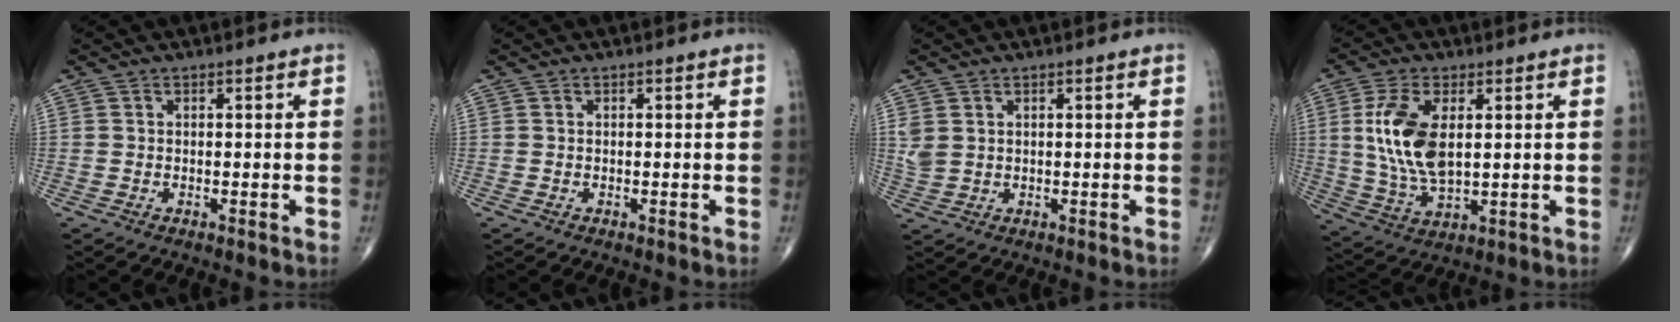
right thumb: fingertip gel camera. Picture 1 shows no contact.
{"total": 0.0}
{"total": 2.8, "force": [1.1, 2.0, 1.7], "torque": [-0.042, 0.000, 0.030]}
{"total": 12.3, "force": [2.2, 6.0, 10.5], "torque": [-0.216, -0.014, 0.050]}